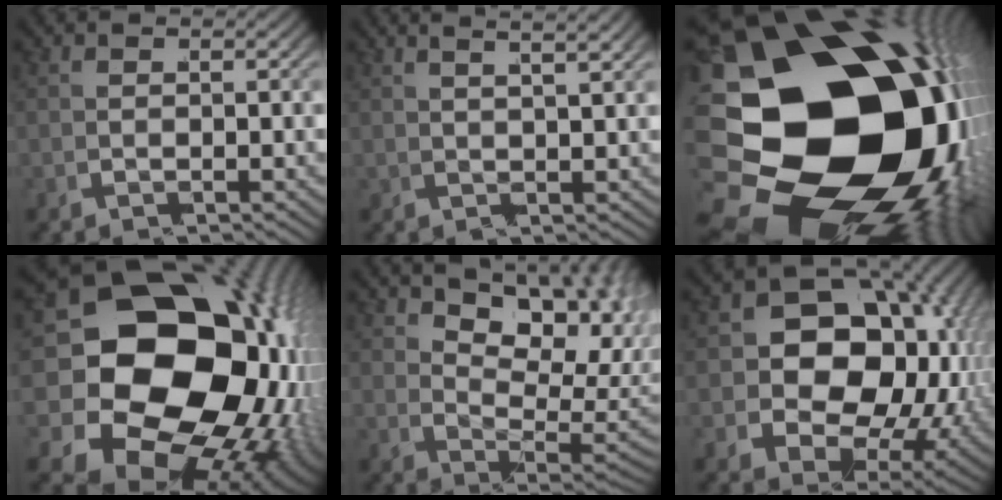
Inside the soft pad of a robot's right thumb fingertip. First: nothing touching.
{"total": 3.9, "force": [2.8, 0.6, 2.7], "torque": [-0.034, 0.009, 0.048]}
{"total": 42.5, "force": [-3.0, 28.4, 31.4], "torque": [-0.507, -0.091, -0.013]}
{"total": 31.9, "force": [-0.5, 22.3, 22.7], "torque": [-0.395, -0.078, 0.017]}
{"total": 10.5, "force": [1.8, 6.5, 8.1], "torque": [-0.128, -0.029, 0.049]}
{"total": 17.5, "force": [0.8, 12.9, 11.8], "torque": [-0.230, -0.052, 0.025]}